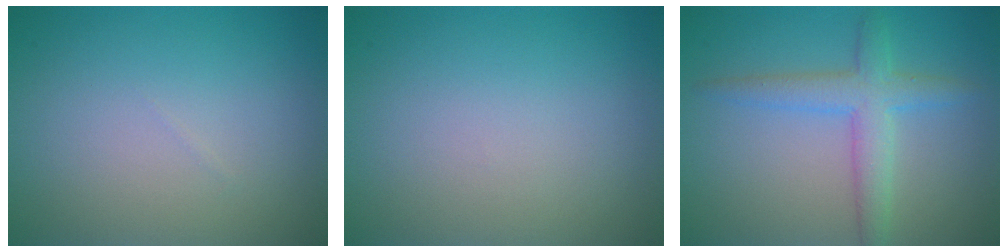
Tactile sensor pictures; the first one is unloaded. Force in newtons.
{"total": 0.0}
{"total": 3.7, "press": 3.7, "slide": 0.1}